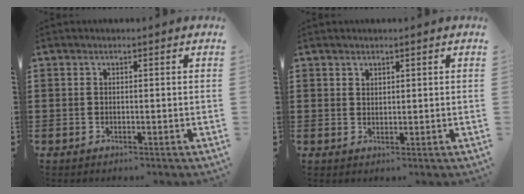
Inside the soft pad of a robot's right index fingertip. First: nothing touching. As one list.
[{"total": 1.2, "force": [1.1, 0.5, 0.0], "torque": [-0.002, 0.002, 0.021]}]